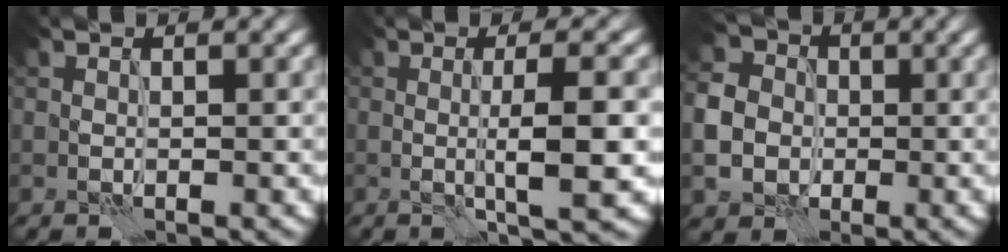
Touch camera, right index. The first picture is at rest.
{"total": 5.0, "force": [-0.5, 0.9, 4.9], "torque": [-0.073, 0.002, -0.007]}
{"total": 5.3, "force": [-0.7, 4.8, 2.1], "torque": [-0.064, 0.001, -0.010]}